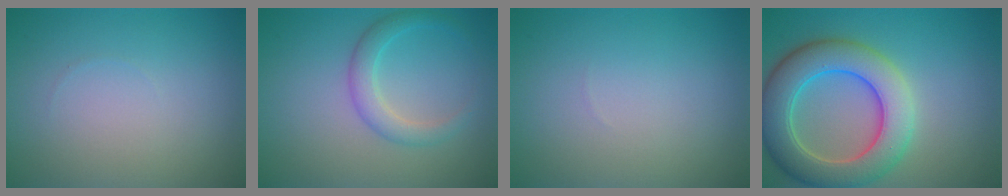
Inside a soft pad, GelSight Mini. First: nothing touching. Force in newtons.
{"total": 2.5, "press": 2.5, "slide": 0.0}
{"total": 0.0}
{"total": 8.3, "press": 8.3, "slide": 0.3}